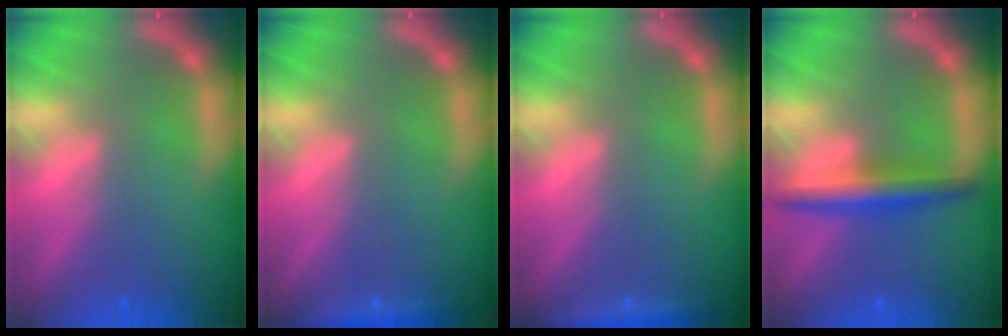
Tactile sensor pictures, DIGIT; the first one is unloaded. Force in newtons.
{"total": 1.4}
{"total": 1.9}
{"total": 4.0}